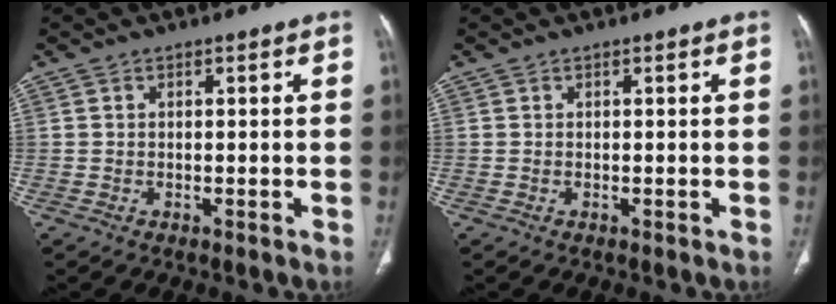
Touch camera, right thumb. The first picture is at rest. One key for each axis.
{"total": 0.0}